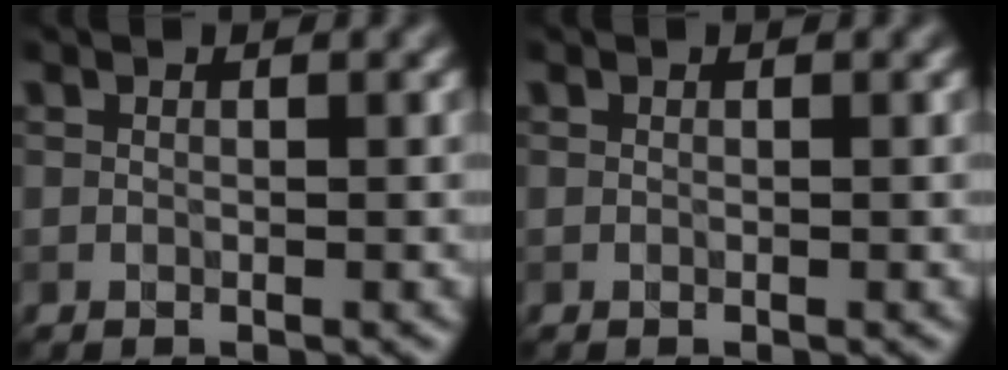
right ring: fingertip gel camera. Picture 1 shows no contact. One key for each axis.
{"total": 0.0}